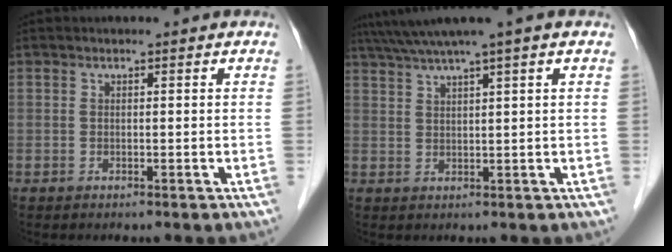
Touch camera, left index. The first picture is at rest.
{"total": 6.2, "force": [4.5, -1.1, 4.1], "torque": [-0.074, 0.031, 0.078]}